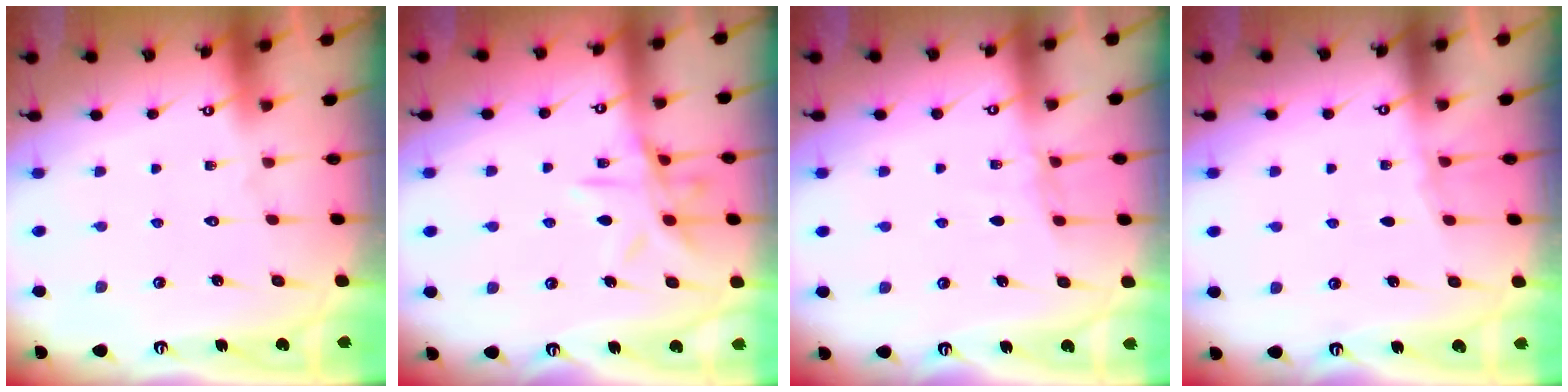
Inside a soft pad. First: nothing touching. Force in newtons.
{"total": 11.5, "press": 11.5, "slide": 0.9}
{"total": 4.5, "press": 4.5, "slide": 0.5}
{"total": 3.4, "press": 3.3, "slide": 0.5}